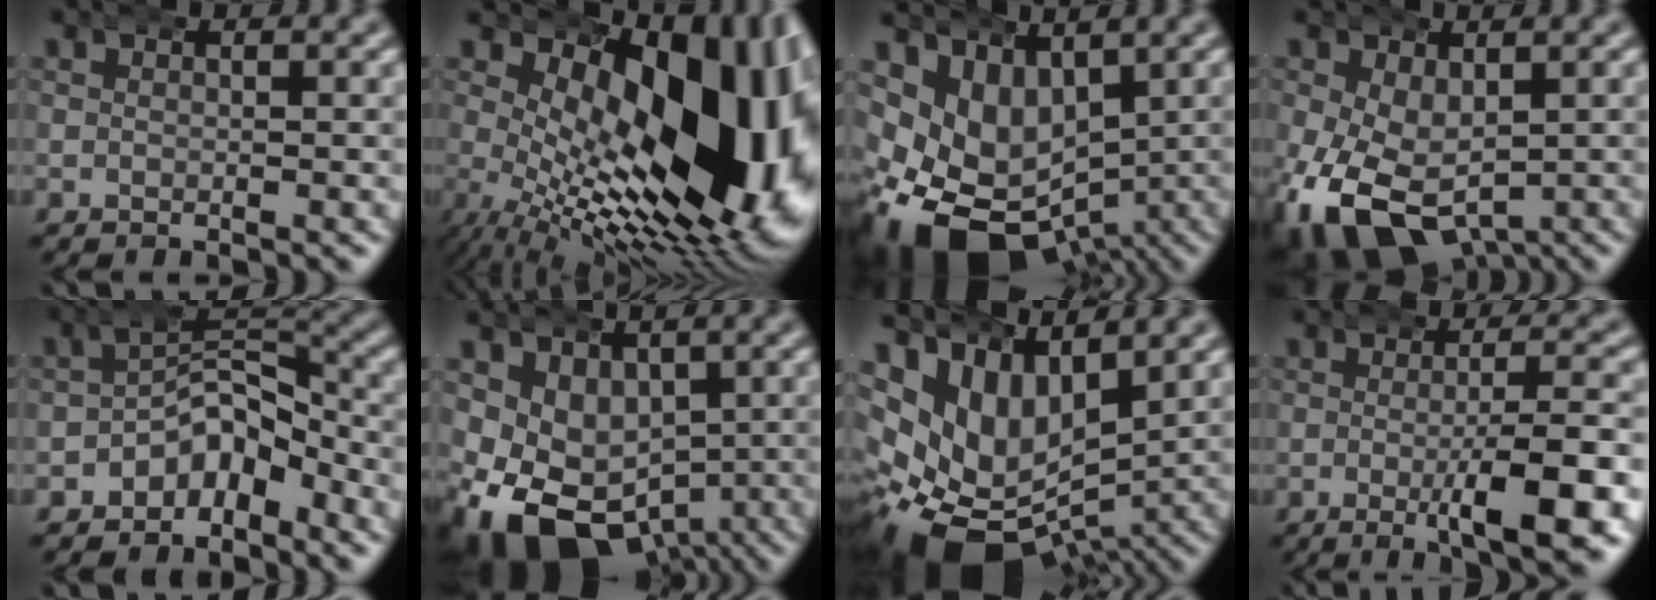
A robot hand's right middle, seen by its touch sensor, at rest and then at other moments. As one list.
[{"total": 21.2, "force": [1.5, 11.1, 18.0], "torque": [-0.240, -0.033, 0.049]}, {"total": 15.8, "force": [-4.7, 12.0, 9.0], "torque": [-0.197, -0.077, -0.052]}, {"total": 10.4, "force": [-3.9, 7.4, 6.3], "torque": [-0.144, -0.074, -0.034]}, {"total": 5.6, "force": [-2.1, 3.7, 3.7], "torque": [-0.032, 0.006, -0.044]}, {"total": 14.0, "force": [-4.3, 10.9, 7.6], "torque": [-0.171, -0.075, -0.048]}, {"total": 16.5, "force": [-2.3, 12.7, 10.3], "torque": [-0.219, -0.067, -0.016]}, {"total": 6.0, "force": [-1.2, 0.8, 5.9], "torque": [-0.075, 0.002, -0.018]}]